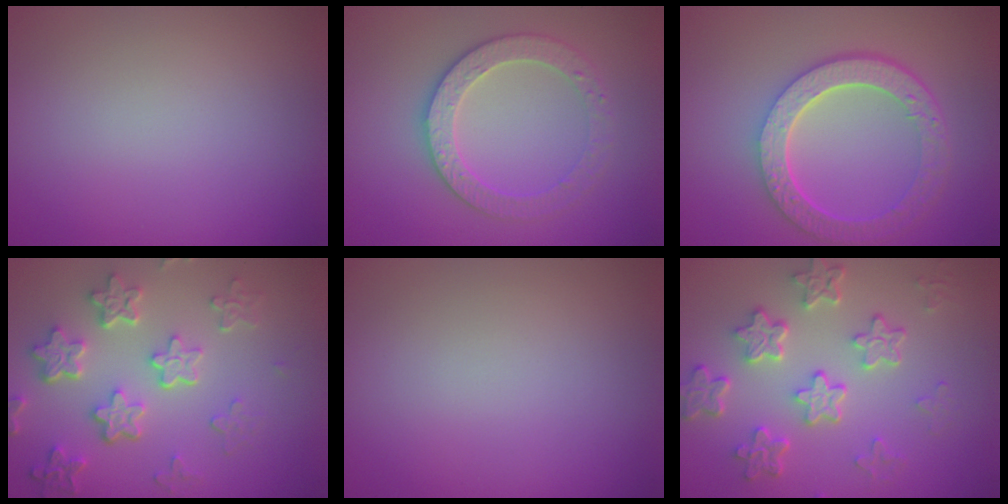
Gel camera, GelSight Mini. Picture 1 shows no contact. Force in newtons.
{"total": 3.6, "press": 3.5, "slide": 0.9}
{"total": 6.3, "press": 4.7, "slide": 4.2}
{"total": 5.8, "press": 4.3, "slide": 3.8}
{"total": 0.0}
{"total": 5.6, "press": 4.4, "slide": 3.6}